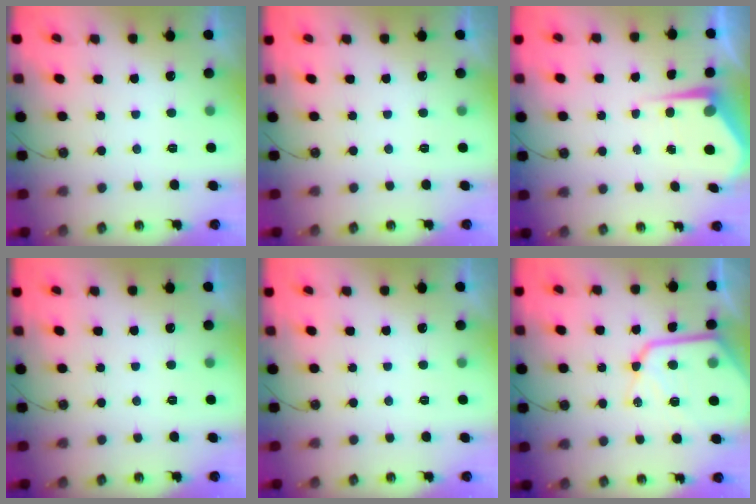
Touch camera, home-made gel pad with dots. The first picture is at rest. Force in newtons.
{"total": 0.0}
{"total": 5.1, "press": 5.1, "slide": 0.2}
{"total": 0.0}
{"total": 0.0}
{"total": 16.1, "press": 16.1, "slide": 1.6}